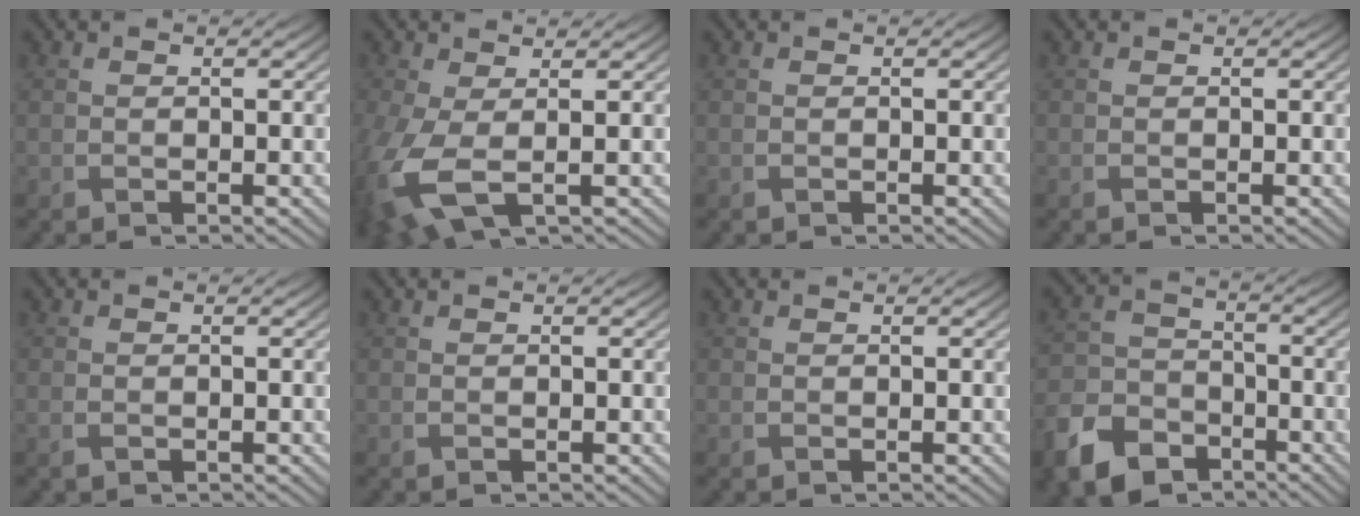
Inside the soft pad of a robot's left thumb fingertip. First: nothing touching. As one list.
[{"total": 8.1, "force": [-1.4, 4.2, 6.8], "torque": [-0.196, -0.030, -0.018]}, {"total": 0.0}, {"total": 0.0}, {"total": 0.7, "force": [-0.4, 0.5, 0.4], "torque": [-0.012, -0.006, -0.006]}, {"total": 0.0}, {"total": 0.0}, {"total": 9.3, "force": [-6.1, 5.6, 4.1], "torque": [-0.102, -0.021, -0.130]}]